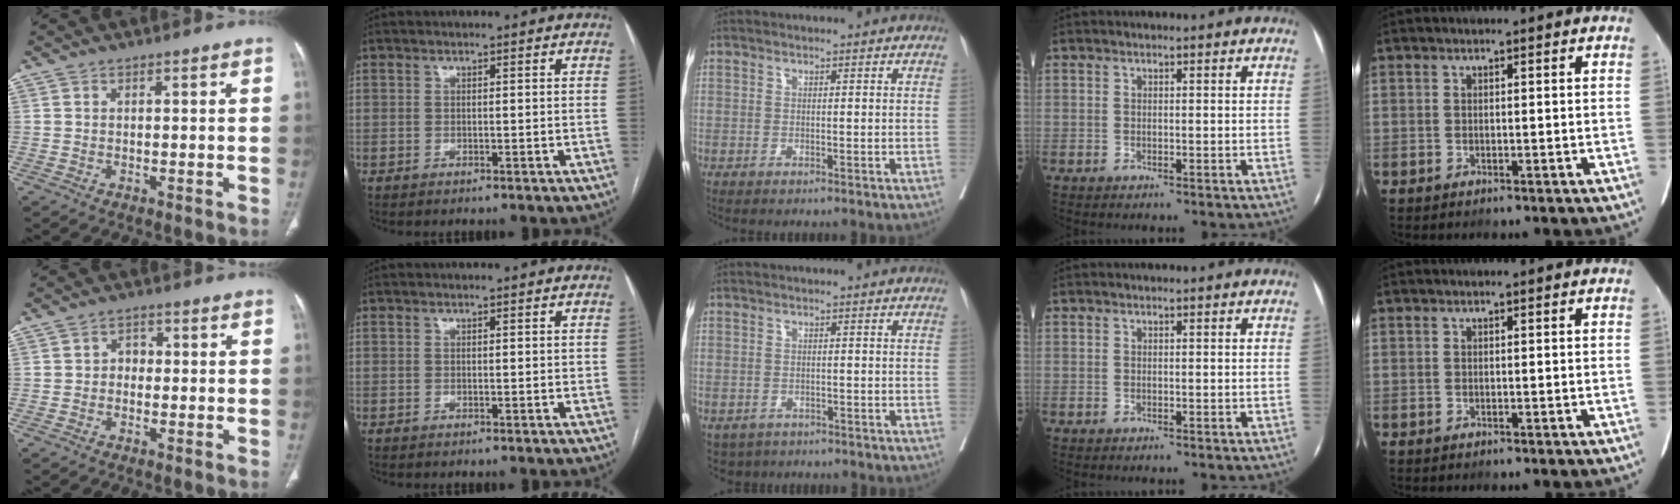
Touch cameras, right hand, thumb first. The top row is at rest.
{"thumb": {"total": 2.3, "force": [-0.3, 1.9, 1.3], "torque": [-0.002, 0.011, -0.013]}, "middle": {"total": 3.4, "force": [-2.2, 2.5, 0.7], "torque": [-0.009, -0.001, -0.032]}}